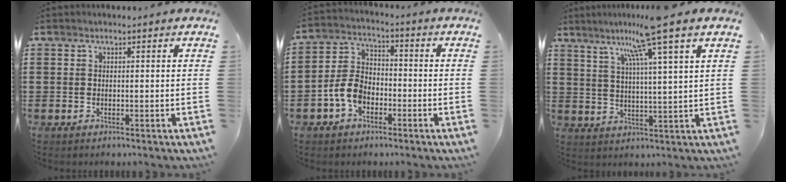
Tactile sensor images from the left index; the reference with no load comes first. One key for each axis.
{"total": 6.4, "fx": -2.9, "fy": 4.1, "fz": 4.0, "tx": -0.104, "ty": 0.008, "tz": -0.062}
{"total": 9.2, "fx": 6.3, "fy": -0.9, "fz": 6.6, "tx": -0.130, "ty": -0.018, "tz": 0.100}